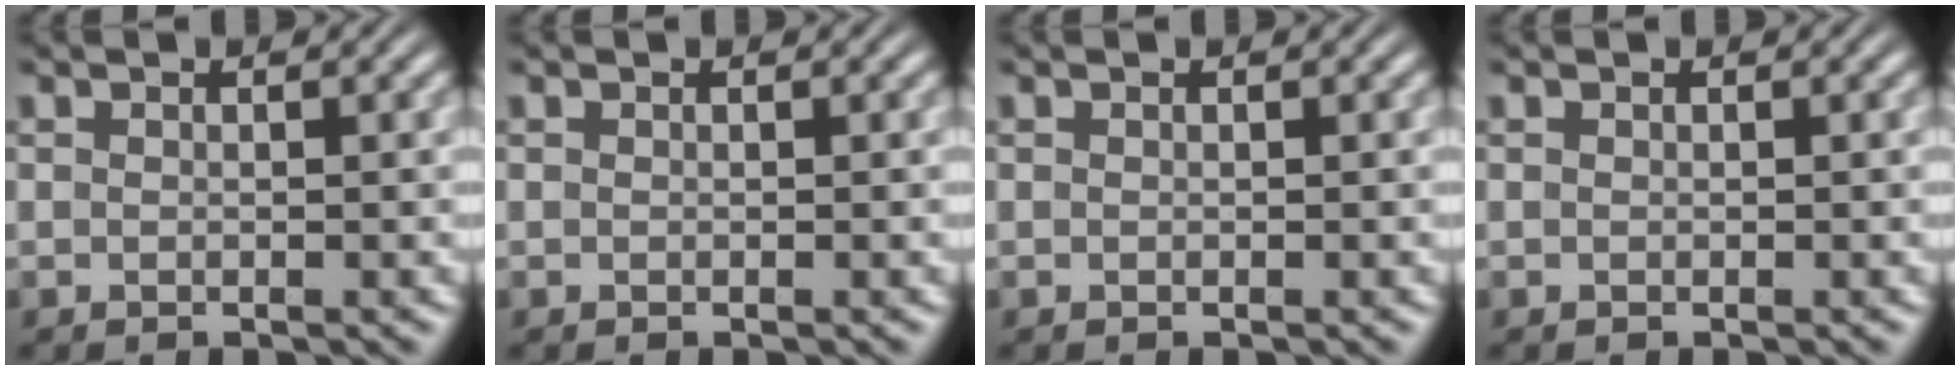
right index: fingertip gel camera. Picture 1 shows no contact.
{"total": 0.0}
{"total": 0.0}
{"total": 0.0}